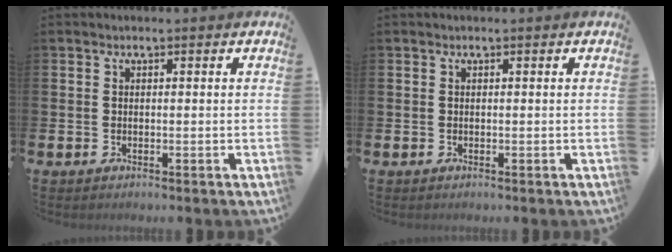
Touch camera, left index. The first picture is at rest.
{"total": 0.0}